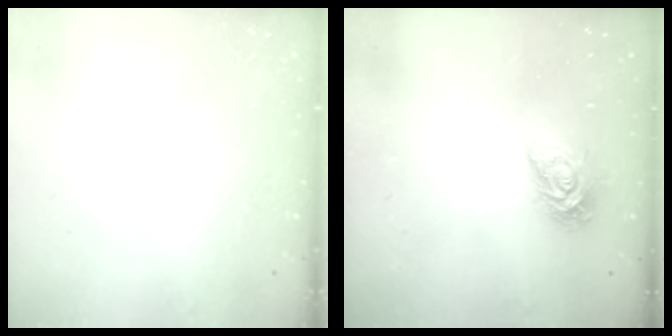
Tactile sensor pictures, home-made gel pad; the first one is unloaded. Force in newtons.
{"total": 8.9, "press": 8.9, "slide": 0.3}